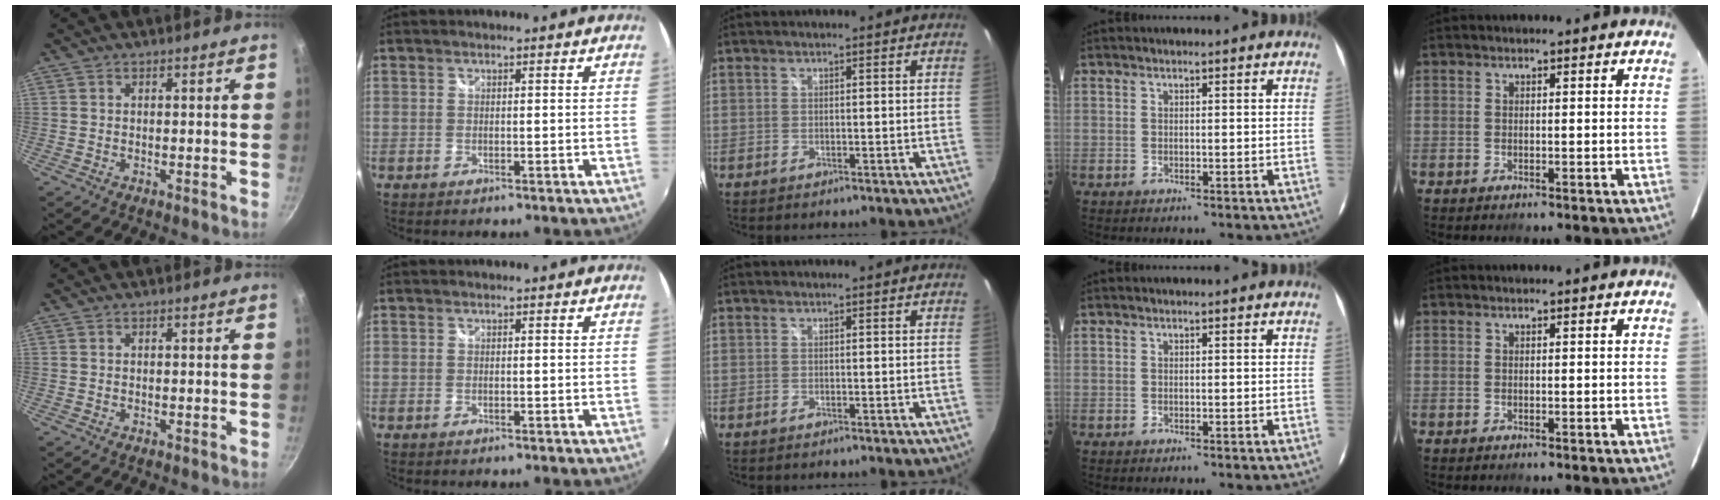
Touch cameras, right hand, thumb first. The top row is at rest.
{}